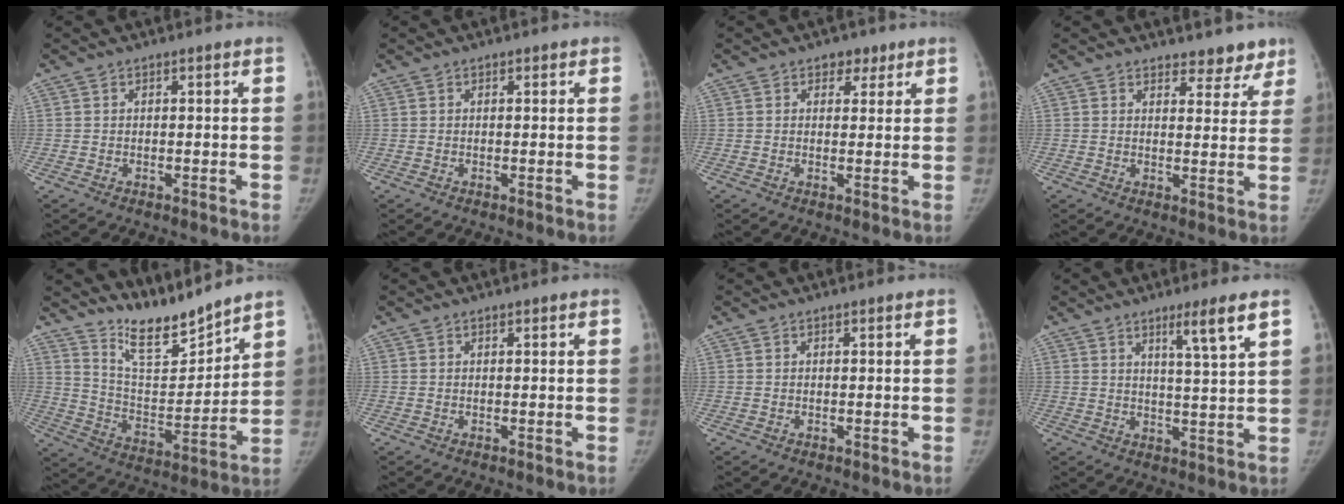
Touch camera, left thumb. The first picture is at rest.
{"total": 0.0}
{"total": 3.0, "force": [1.8, 2.2, 1.1], "torque": [0.010, -0.007, 0.022]}
{"total": 5.7, "force": [4.9, 2.8, 0.9], "torque": [0.029, -0.030, 0.053]}
{"total": 12.3, "force": [11.4, 2.3, 4.0], "torque": [-0.041, -0.088, 0.216]}
{"total": 0.0}
{"total": 0.0}
{"total": 6.2, "force": [3.8, -0.4, 5.0], "torque": [-0.082, -0.029, 0.064]}